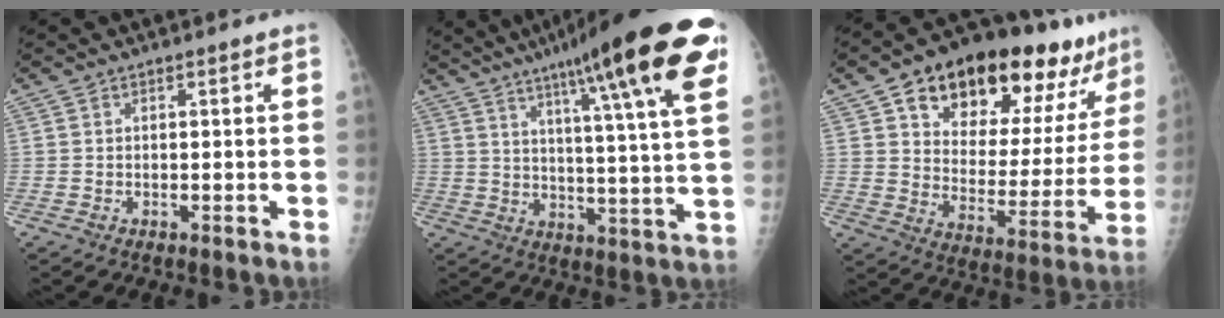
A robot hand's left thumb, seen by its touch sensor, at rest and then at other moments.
{"total": 24.3, "force": [13.5, 2.9, 20.1], "torque": [-0.288, -0.028, 0.183]}
{"total": 25.0, "force": [15.5, 11.7, 15.6], "torque": [-0.180, -0.035, 0.235]}